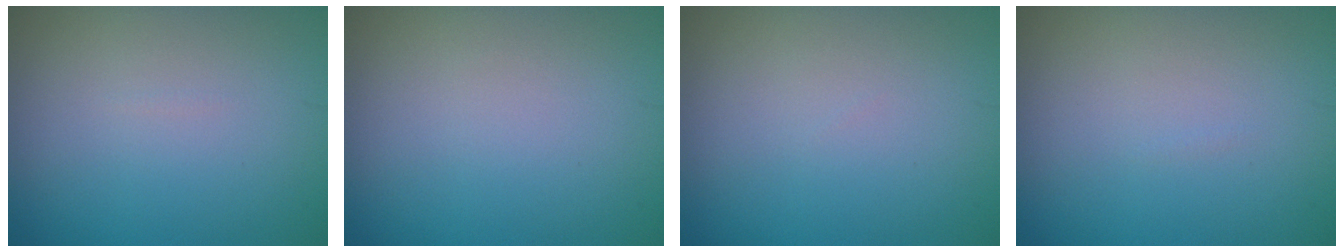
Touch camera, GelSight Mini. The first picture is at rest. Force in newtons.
{"total": 0.0}
{"total": 0.0}
{"total": 0.0}